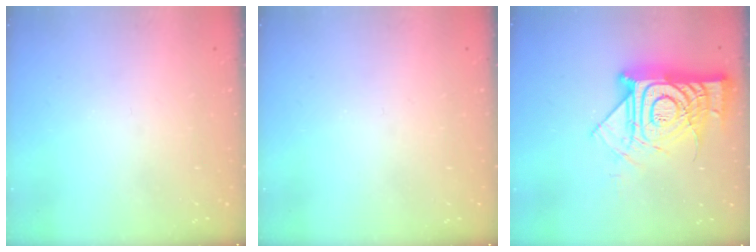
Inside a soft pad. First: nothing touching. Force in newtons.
{"total": 0.0}
{"total": 20.6, "press": 20.6, "slide": 1.9}